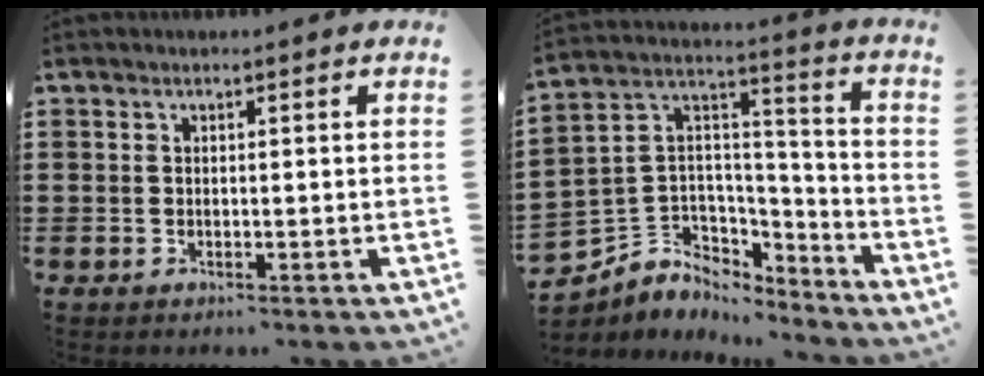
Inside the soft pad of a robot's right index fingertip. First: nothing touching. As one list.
[{"total": 5.2, "force": [-2.8, 4.4, 0.3], "torque": [-0.043, -0.015, -0.061]}]